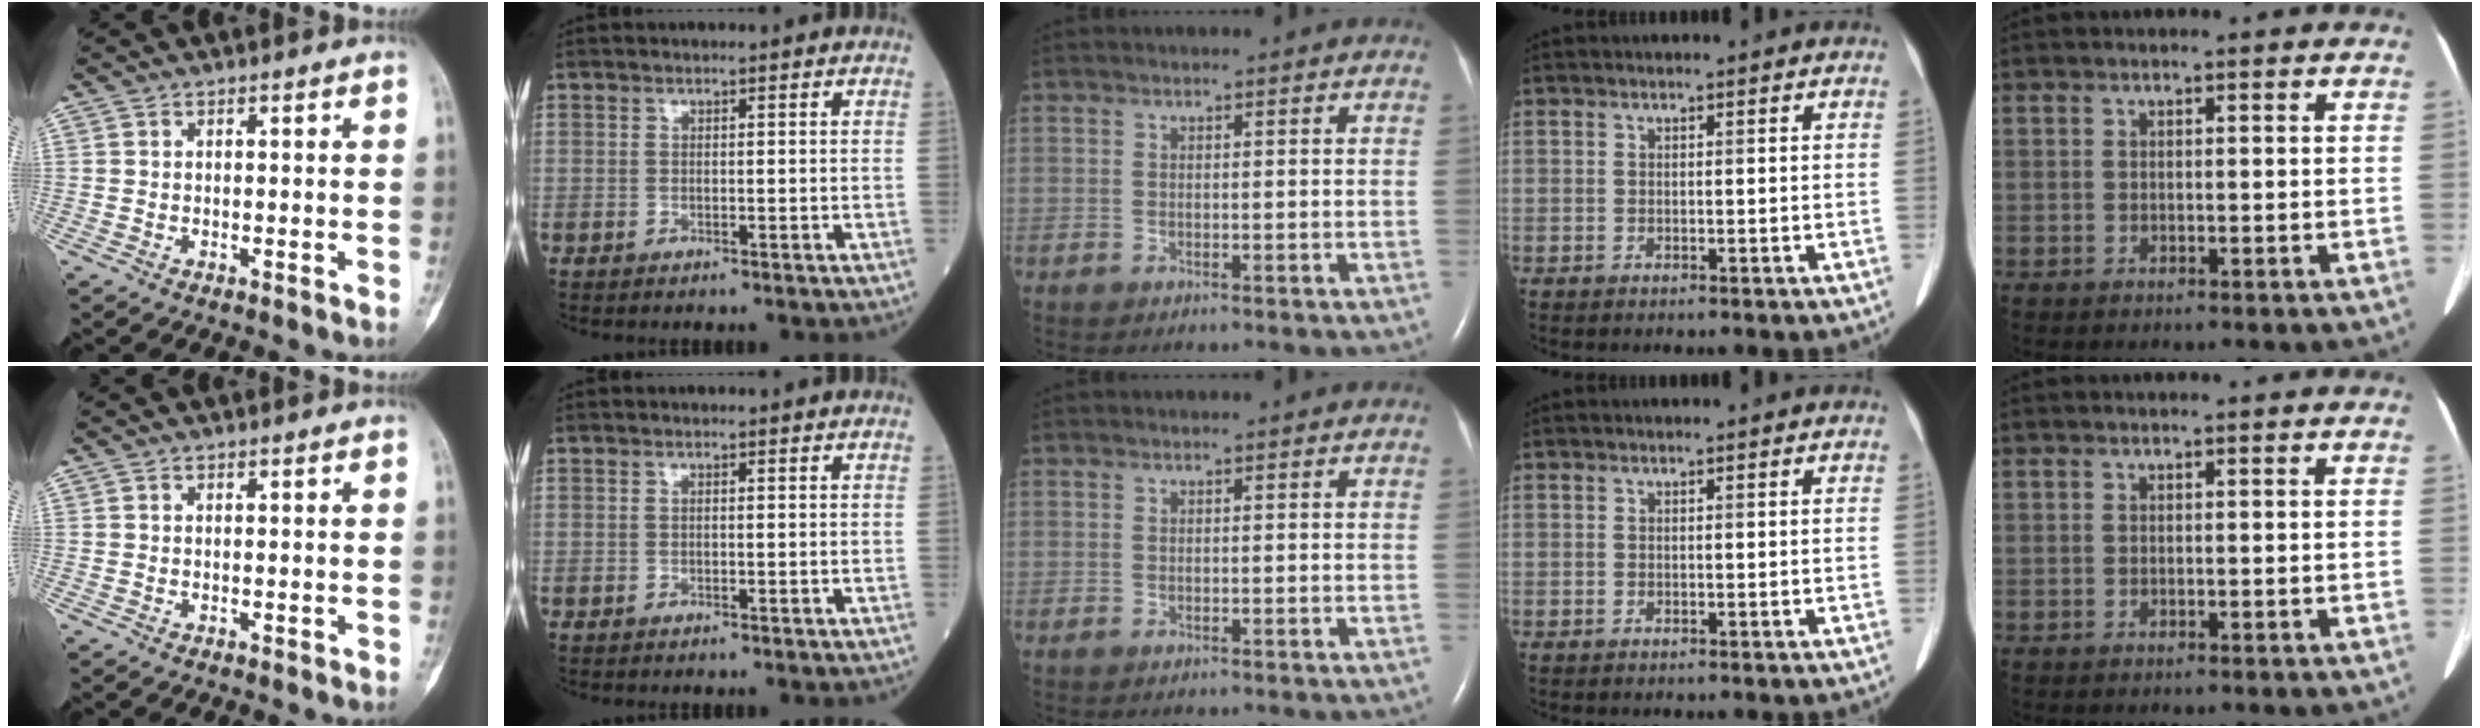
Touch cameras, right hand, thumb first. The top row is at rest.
{}